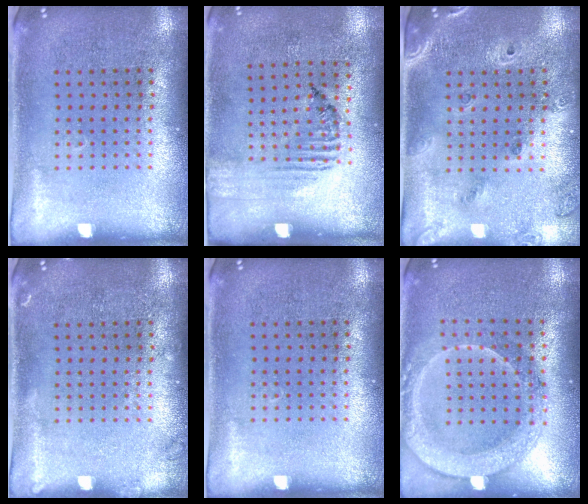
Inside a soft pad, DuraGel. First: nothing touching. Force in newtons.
{"total": 1.5, "press": 0.9, "slide": 1.2}
{"total": 1.6, "press": 1.5, "slide": 0.7}
{"total": 0.7, "press": 0.7, "slide": 0.2}
{"total": 0.0}
{"total": 2.0, "press": 1.9, "slide": 0.6}